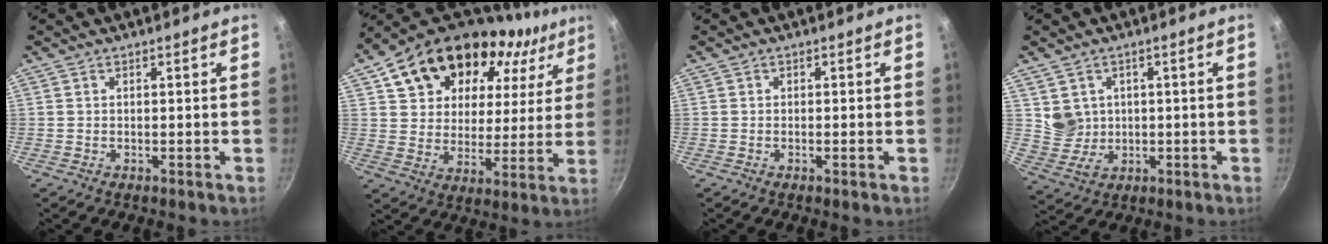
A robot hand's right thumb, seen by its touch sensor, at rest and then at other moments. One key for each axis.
{"total": 23.8, "fx": 13.0, "fy": 15.3, "fz": 12.9, "tx": -0.205, "ty": -0.006, "tz": 0.219}
{"total": 0.8, "fx": -0.4, "fy": 0.1, "fz": 0.7, "tx": -0.014, "ty": 0.002, "tz": -0.008}
{"total": 5.5, "fx": 1.0, "fy": 5.0, "fz": 1.9, "tx": -0.019, "ty": 0.002, "tz": 0.034}